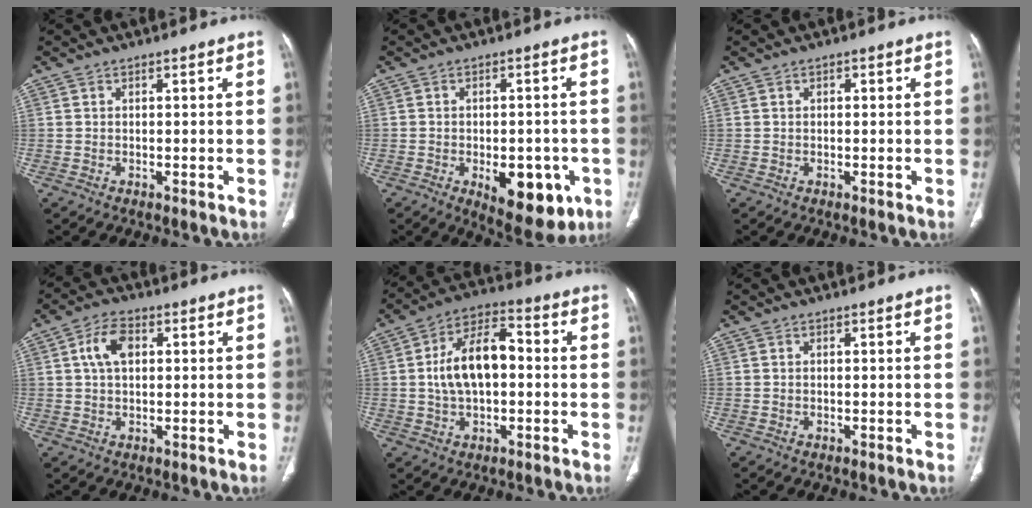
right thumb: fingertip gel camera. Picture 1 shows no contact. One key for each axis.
{"total": 12.3, "fx": -4.4, "fy": 6.3, "fz": 9.6, "tx": -0.098, "ty": 0.006, "tz": -0.047}
{"total": 0.7, "fx": 0.3, "fy": 0.4, "fz": 0.5, "tx": -0.005, "ty": 0.001, "tz": 0.002}
{"total": 6.1, "fx": 1.6, "fy": 3.7, "fz": 4.6, "tx": -0.085, "ty": 0.009, "tz": 0.026}
{"total": 12.6, "fx": 0.2, "fy": 7.1, "fz": 10.4, "tx": -0.177, "ty": 0.029, "tz": -0.003}
{"total": 0.0}